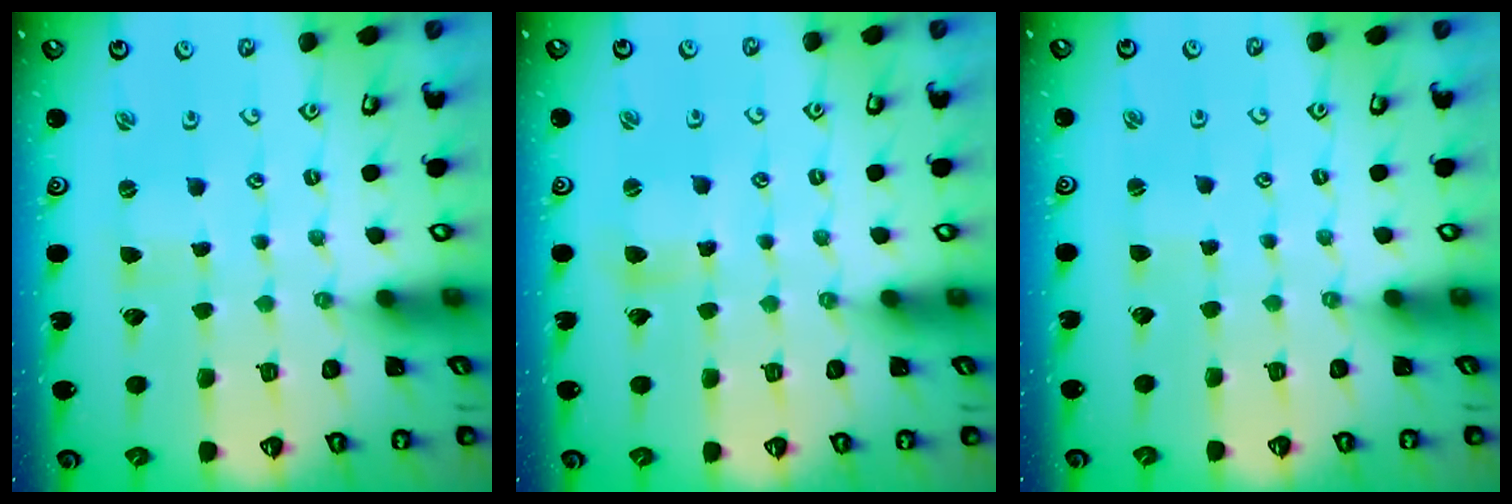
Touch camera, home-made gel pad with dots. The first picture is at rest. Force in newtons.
{"total": 2.6, "press": 2.5, "slide": 0.3}
{"total": 1.1, "press": 1.1, "slide": 0.2}